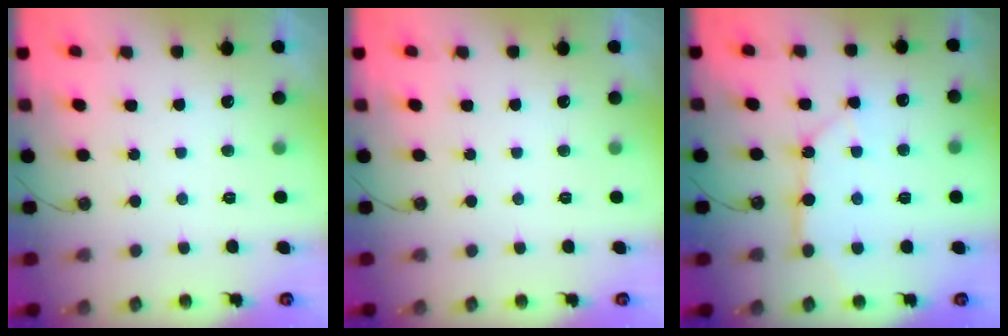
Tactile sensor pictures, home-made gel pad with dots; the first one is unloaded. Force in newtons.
{"total": 0.0}
{"total": 11.4, "press": 11.3, "slide": 1.1}